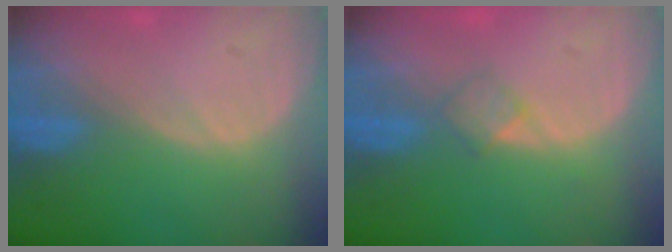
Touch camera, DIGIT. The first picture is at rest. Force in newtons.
{"total": 2.0, "press": 2.0, "slide": 0.2}